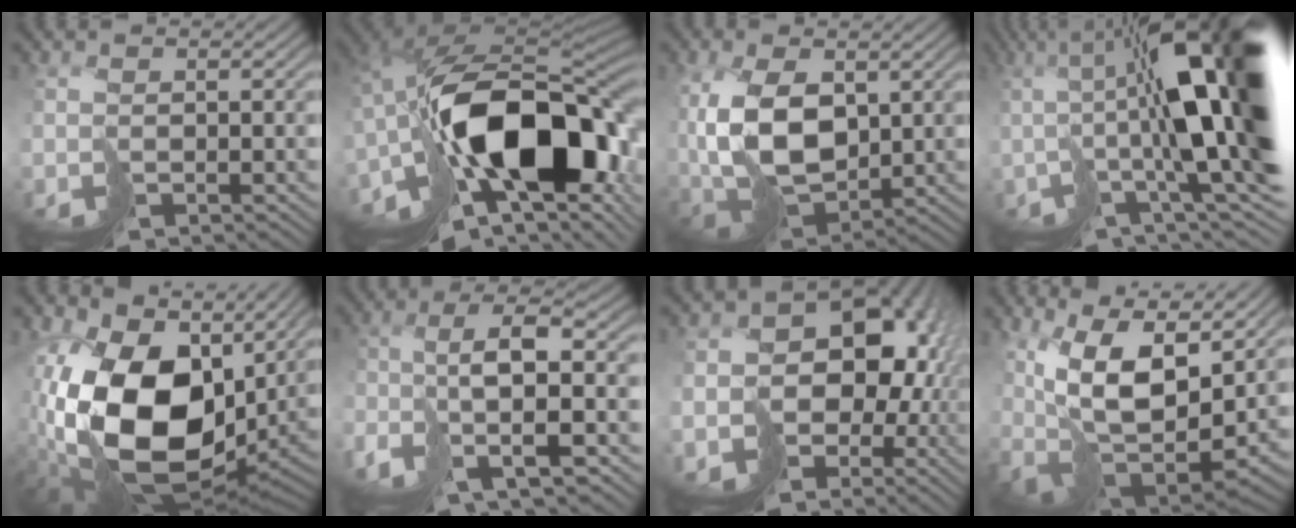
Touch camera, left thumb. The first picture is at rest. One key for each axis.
{"total": 18.7, "fx": -3.9, "fy": 9.9, "fz": 15.4, "tx": -0.287, "ty": -0.024, "tz": -0.044}
{"total": 11.1, "fx": 3.0, "fy": 6.3, "fz": 8.7, "tx": -0.213, "ty": 0.004, "tz": 0.064}
{"total": 16.5, "fx": 1.6, "fy": 4.0, "fz": 15.9, "tx": -0.258, "ty": 0.000, "tz": 0.039}
{"total": 18.9, "fx": 3.9, "fy": 12.6, "fz": 13.5, "tx": -0.314, "ty": -0.030, "tz": 0.088}
{"total": 8.9, "fx": -3.1, "fy": 2.3, "fz": 8.0, "tx": -0.166, "ty": 0.002, "tz": -0.061}
{"total": 12.5, "fx": -2.5, "fy": 9.9, "fz": 7.2, "tx": -0.110, "ty": -0.029, "tz": -0.032}
{"total": 16.4, "fx": 7.6, "fy": 7.1, "fz": 12.7, "tx": -0.245, "ty": 0.013, "tz": 0.144}